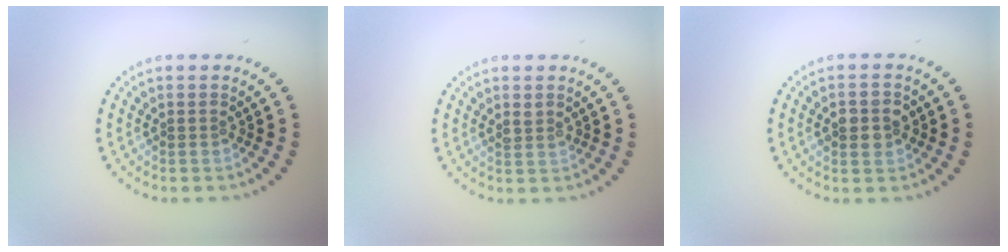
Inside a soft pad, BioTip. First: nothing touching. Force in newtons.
{"total": 0.9, "press": 0.8, "slide": 0.5}
{"total": 2.8, "press": 2.8, "slide": 0.1}